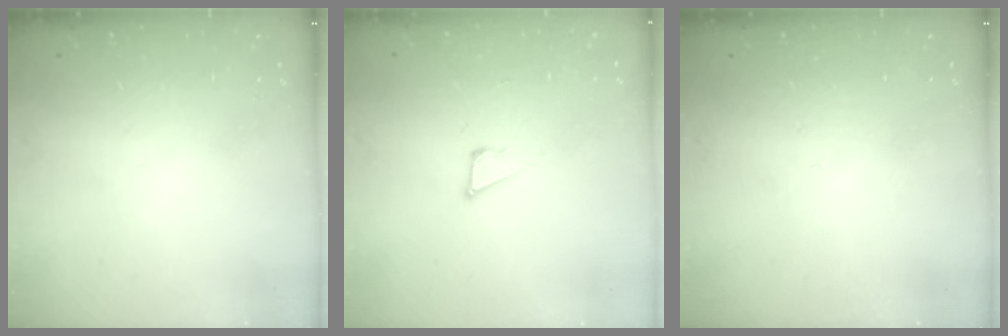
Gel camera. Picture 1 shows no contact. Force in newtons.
{"total": 3.3, "press": 3.2, "slide": 0.8}
{"total": 0.0}